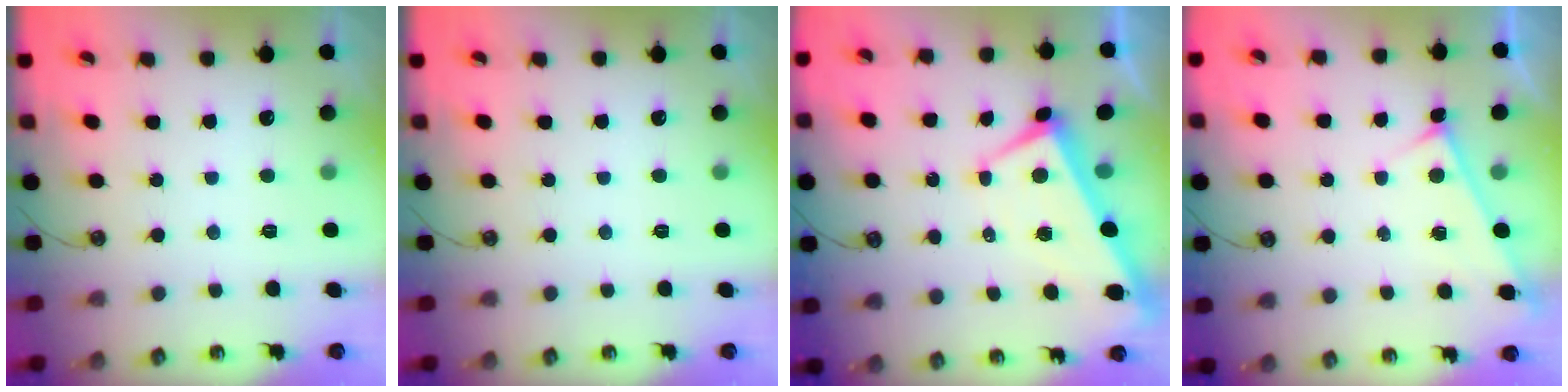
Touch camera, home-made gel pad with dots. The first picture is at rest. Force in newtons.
{"total": 0.0}
{"total": 0.9, "press": 0.1, "slide": 0.9}
{"total": 5.8, "press": 5.8, "slide": 0.2}